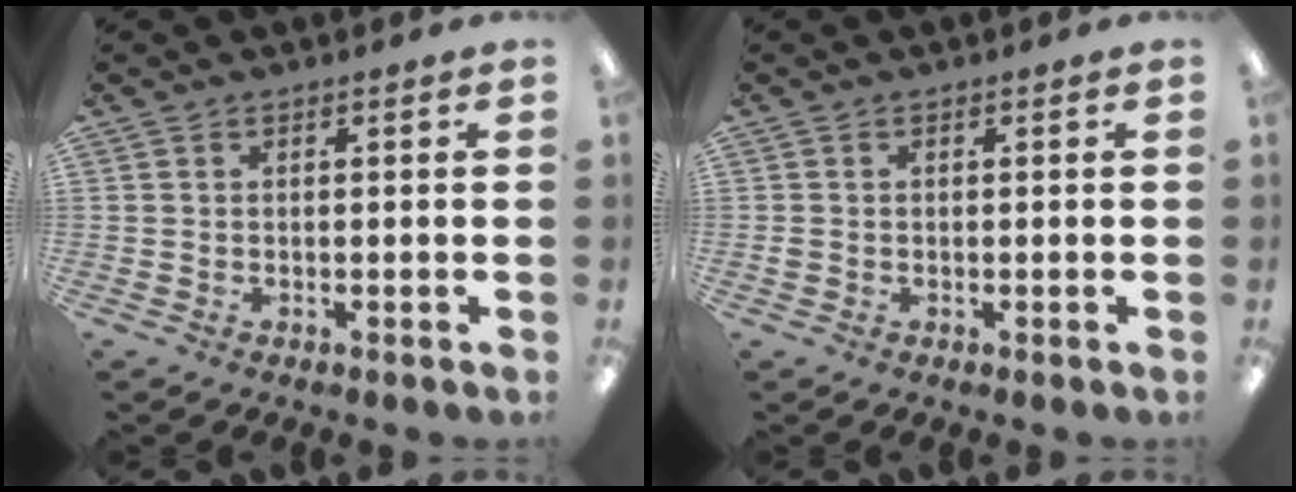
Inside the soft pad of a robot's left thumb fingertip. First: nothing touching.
{"total": 0.7, "force": [0.0, 0.7, 0.3], "torque": [-0.005, 0.004, -0.002]}